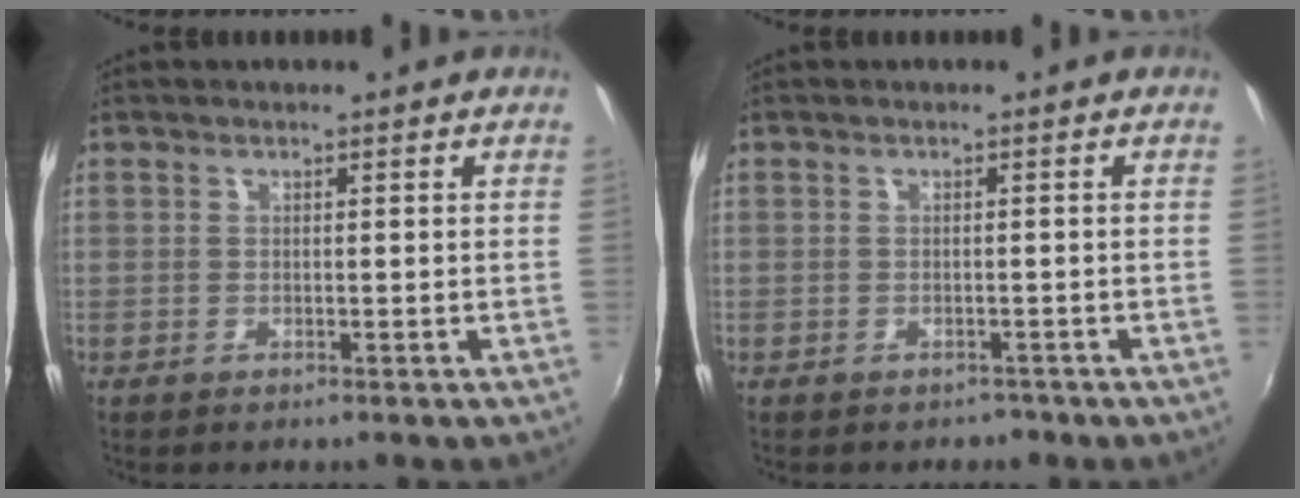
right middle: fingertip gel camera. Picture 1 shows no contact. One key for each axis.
{"total": 1.9, "fx": -1.4, "fy": 1.3, "fz": 0.1, "tx": -0.005, "ty": -0.003, "tz": -0.016}